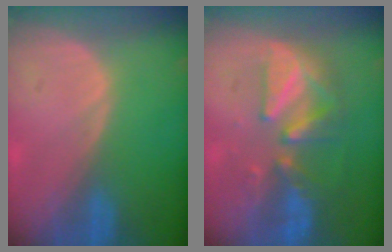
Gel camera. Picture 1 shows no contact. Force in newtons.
{"total": 8.0, "press": 7.9, "slide": 1.5}